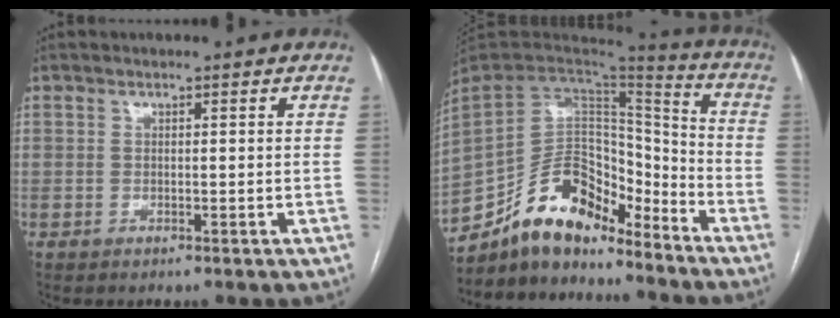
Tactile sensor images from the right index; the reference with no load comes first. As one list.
[{"total": 16.6, "force": [-13.1, 6.8, 7.7], "torque": [-0.135, 0.043, -0.230]}]